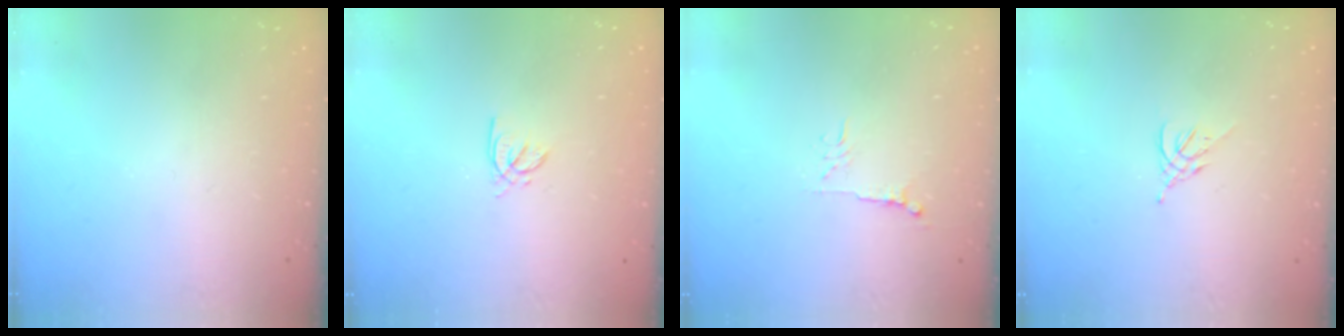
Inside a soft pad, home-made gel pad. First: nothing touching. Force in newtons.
{"total": 2.2, "press": 2.2, "slide": 0.2}
{"total": 5.4, "press": 5.3, "slide": 0.7}
{"total": 2.6, "press": 2.5, "slide": 0.7}